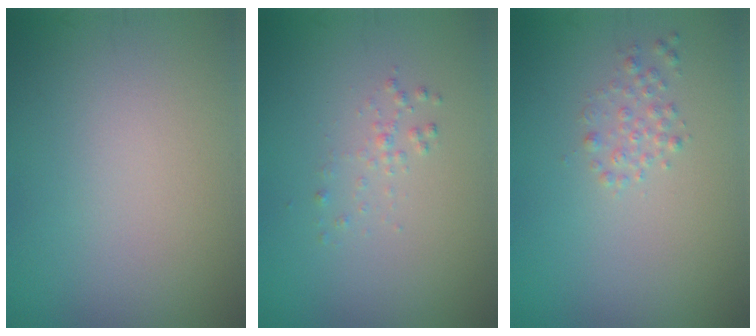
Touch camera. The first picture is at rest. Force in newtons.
{"total": 0.9, "press": 0.9, "slide": 0.0}
{"total": 1.2, "press": 1.2, "slide": 0.0}